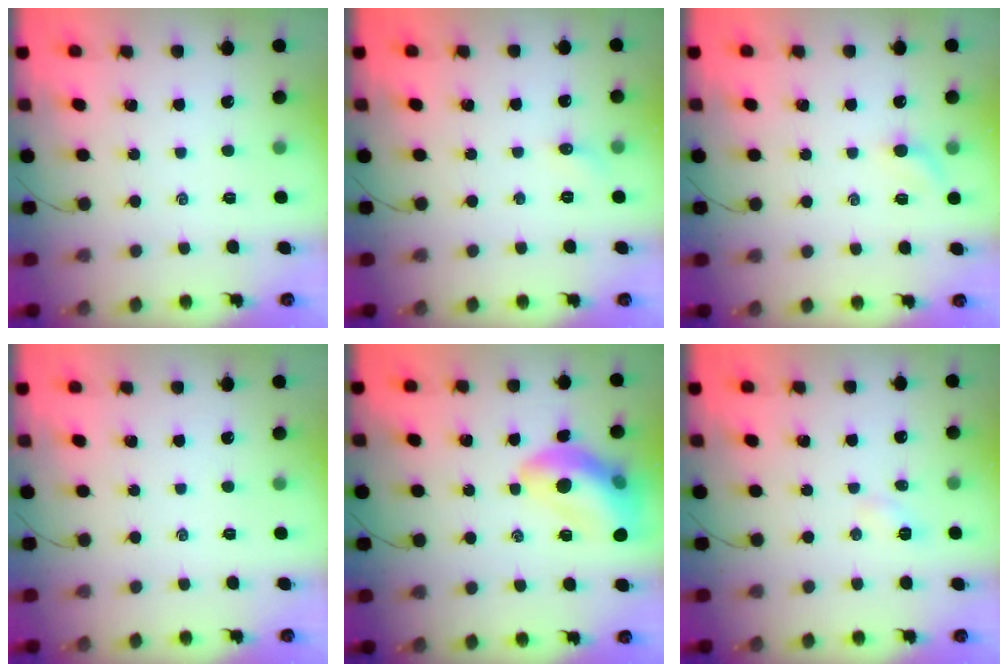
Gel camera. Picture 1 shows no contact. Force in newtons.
{"total": 3.9, "press": 3.7, "slide": 1.3}
{"total": 4.9, "press": 4.8, "slide": 1.3}
{"total": 0.0}
{"total": 14.0, "press": 13.7, "slide": 3.0}
{"total": 3.3, "press": 3.2, "slide": 1.1}